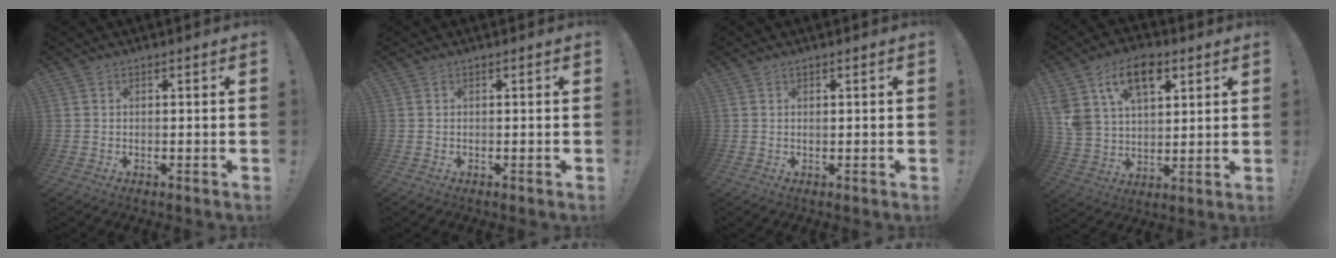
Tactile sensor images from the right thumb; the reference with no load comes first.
{"total": 0.0}
{"total": 0.6, "force": [0.4, 0.2, 0.3], "torque": [-0.001, -0.003, 0.007]}
{"total": 15.8, "force": [8.2, 10.0, 9.1], "torque": [-0.169, -0.028, 0.153]}